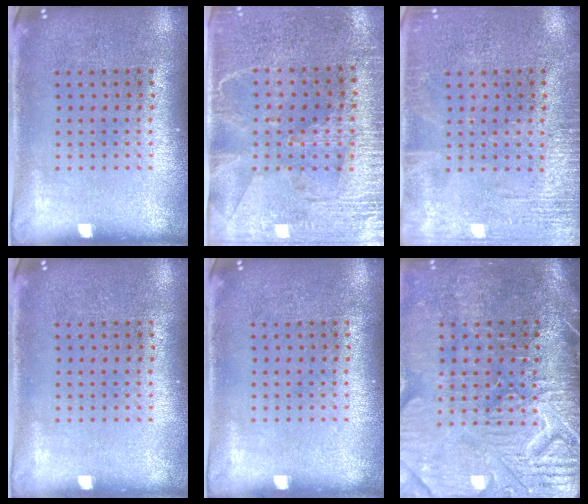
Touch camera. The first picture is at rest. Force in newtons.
{"total": 3.0, "press": 2.7, "slide": 1.3}
{"total": 2.6, "press": 2.5, "slide": 0.3}
{"total": 0.0}
{"total": 0.0}
{"total": 4.6, "press": 4.0, "slide": 2.2}